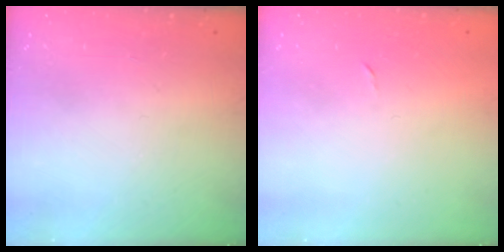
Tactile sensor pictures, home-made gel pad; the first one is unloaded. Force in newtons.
{"total": 2.3, "press": 2.3, "slide": 0.4}